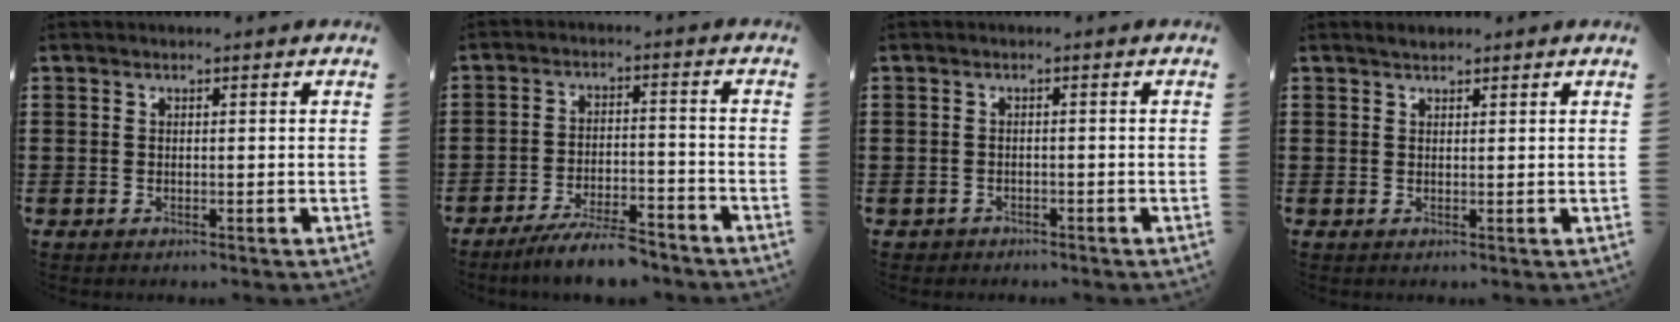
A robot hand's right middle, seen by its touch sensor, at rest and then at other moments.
{"total": 6.3, "force": [-5.7, 0.5, 2.7], "torque": [-0.054, -0.006, -0.108]}
{"total": 0.9, "force": [-0.9, 0.2, 0.0], "torque": [-0.005, -0.001, -0.020]}
{"total": 1.0, "force": [1.0, 0.3, 0.1], "torque": [-0.003, 0.001, 0.018]}